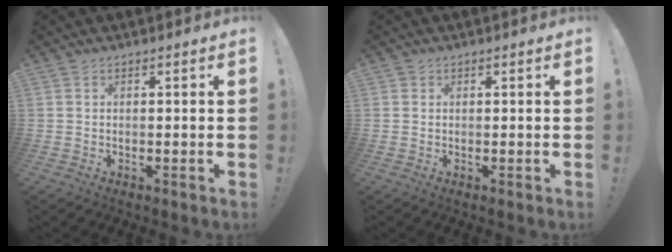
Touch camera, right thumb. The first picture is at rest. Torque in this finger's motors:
{"motor_torque": [0.06, 0.12, 0.27, -0.02, -0.11]}